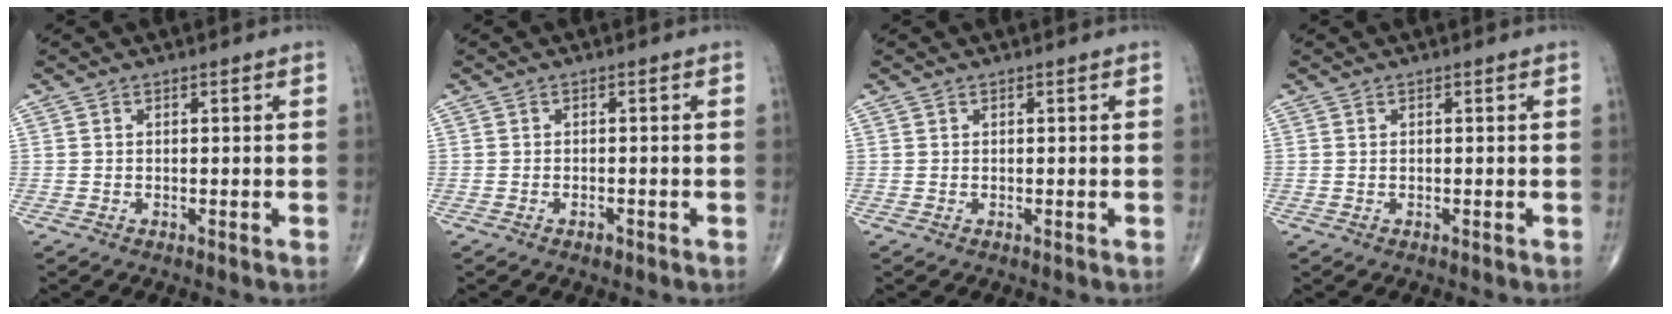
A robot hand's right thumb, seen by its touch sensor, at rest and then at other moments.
{"total": 1.2, "force": [-0.8, 0.6, 0.7], "torque": [-0.011, 0.002, -0.012]}
{"total": 0.0}
{"total": 0.0}